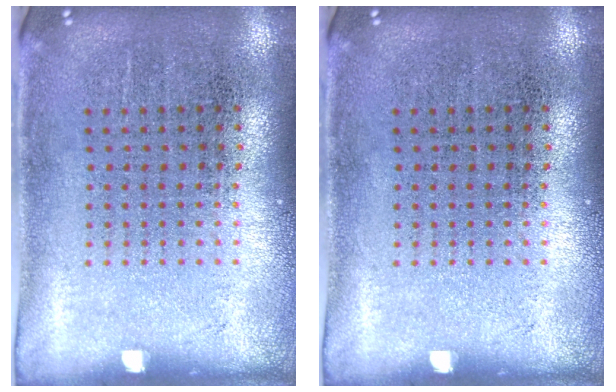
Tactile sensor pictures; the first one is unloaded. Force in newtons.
{"total": 0.0}